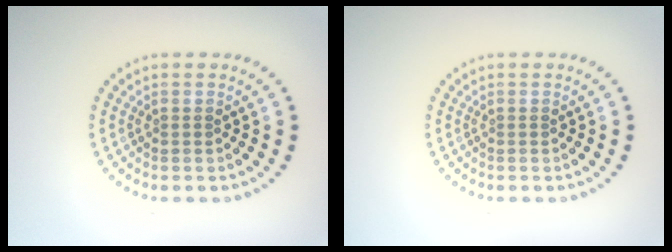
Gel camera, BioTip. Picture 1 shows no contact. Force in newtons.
{"total": 0.0}